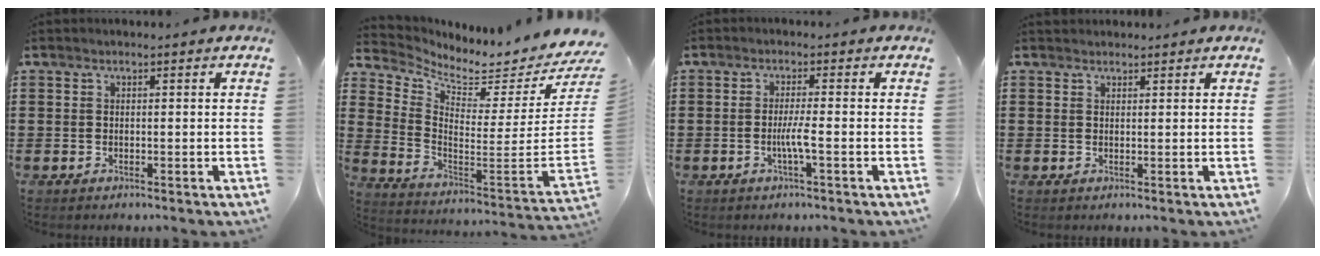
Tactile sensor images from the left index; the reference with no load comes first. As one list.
[{"total": 3.4, "force": [3.2, 0.1, 1.2], "torque": [-0.045, -0.061, 0.043]}, {"total": 3.1, "force": [-0.9, -0.2, 3.0], "torque": [-0.060, -0.008, -0.022]}, {"total": 1.2, "force": [1.1, 0.4, -0.1], "torque": [0.000, 0.001, 0.022]}]